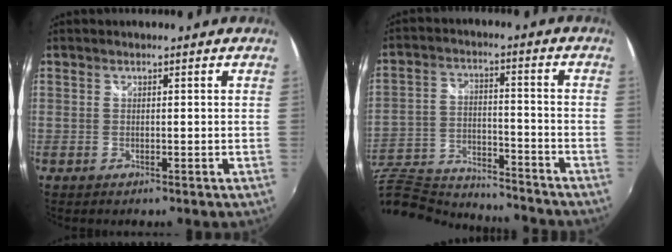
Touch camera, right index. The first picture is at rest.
{"total": 22.7, "force": [-18.2, 9.1, 10.0], "torque": [-0.236, -0.017, -0.281]}